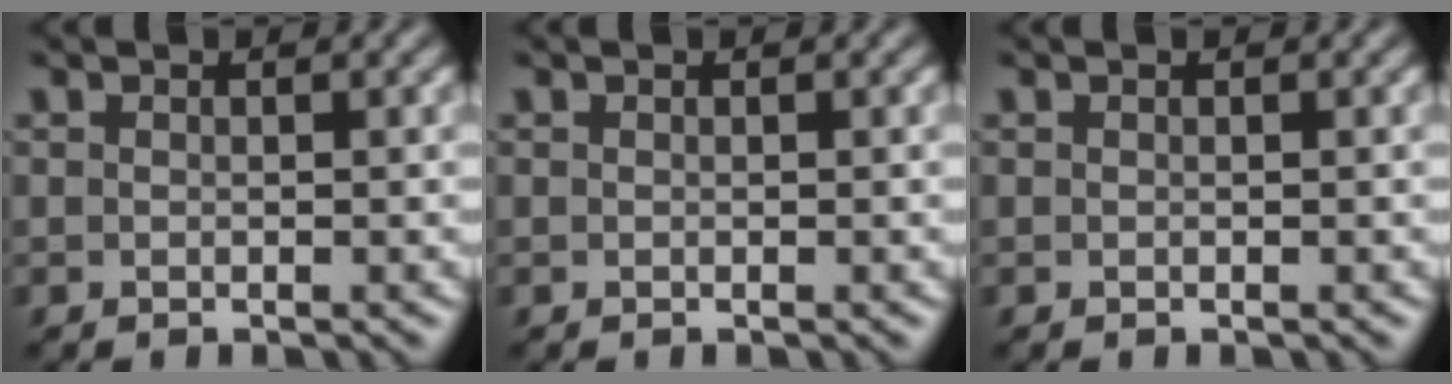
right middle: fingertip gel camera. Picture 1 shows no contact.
{"total": 0.0}
{"total": 0.0}